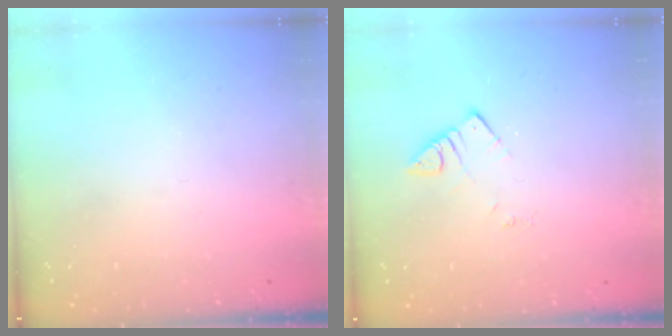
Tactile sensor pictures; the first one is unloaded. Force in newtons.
{"total": 2.7, "press": 2.7, "slide": 0.2}